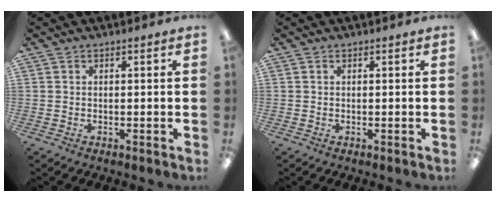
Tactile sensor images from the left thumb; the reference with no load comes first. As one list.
[{"total": 0.0}]